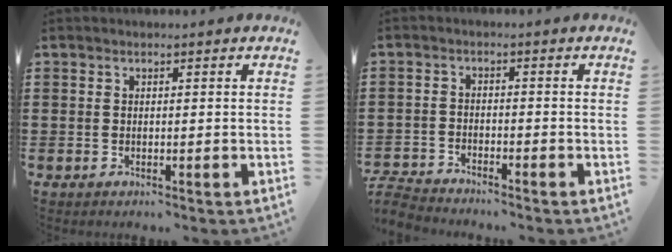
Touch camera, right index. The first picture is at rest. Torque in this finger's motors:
{"motor_torque": [-1.43, 0.71, -1.05, -0.21]}